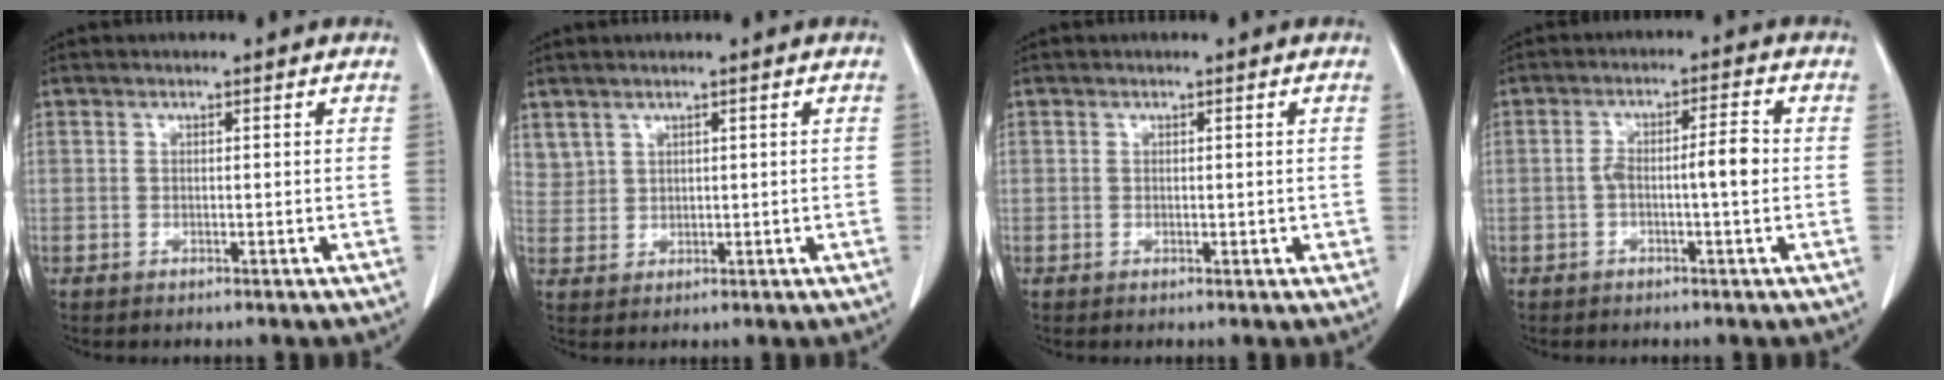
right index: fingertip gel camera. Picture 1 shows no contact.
{"total": 2.5, "force": [1.9, 1.7, 0.2], "torque": [0.003, 0.004, 0.041]}
{"total": 1.0, "force": [0.0, 0.6, 0.8], "torque": [-0.007, 0.000, 0.001]}
{"total": 4.9, "force": [-0.8, 0.6, 4.7], "torque": [-0.082, 0.018, -0.010]}